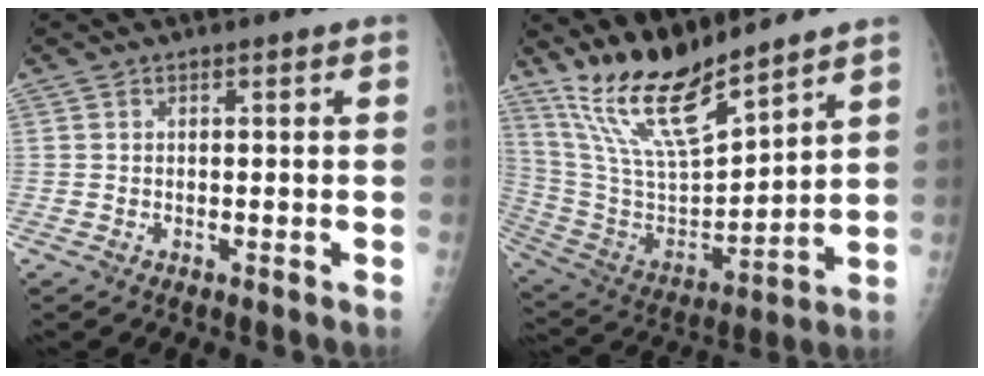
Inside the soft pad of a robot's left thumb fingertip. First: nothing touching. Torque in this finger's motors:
{"motor_torque": [0.48, 0.34, 1.41, -1.36, 0.15]}